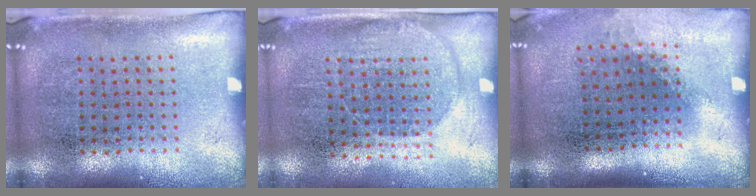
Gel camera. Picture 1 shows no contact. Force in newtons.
{"total": 1.5, "press": 1.4, "slide": 0.8}
{"total": 1.1, "press": 0.9, "slide": 0.7}